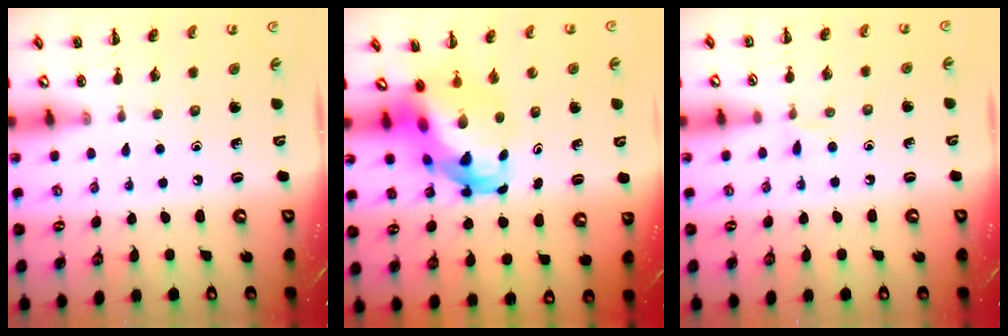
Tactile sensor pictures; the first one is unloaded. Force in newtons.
{"total": 6.9, "press": 6.7, "slide": 1.8}
{"total": 3.9, "press": 3.6, "slide": 1.4}